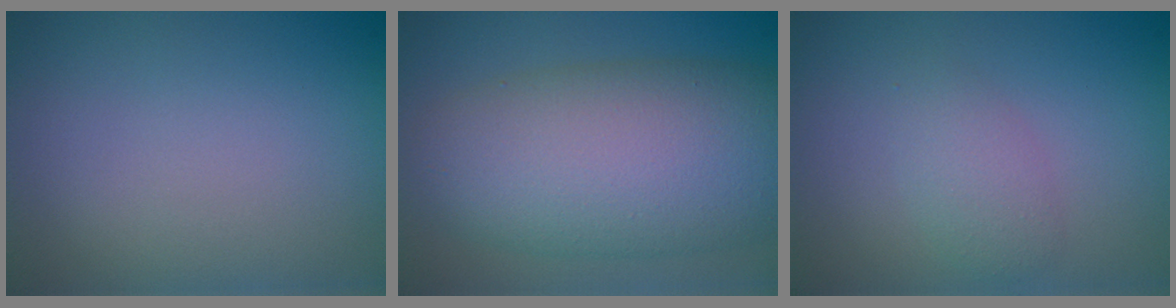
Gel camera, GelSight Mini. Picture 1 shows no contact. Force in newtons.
{"total": 10.8, "press": 10.8, "slide": 0.7}
{"total": 1.8, "press": 1.8, "slide": 0.1}